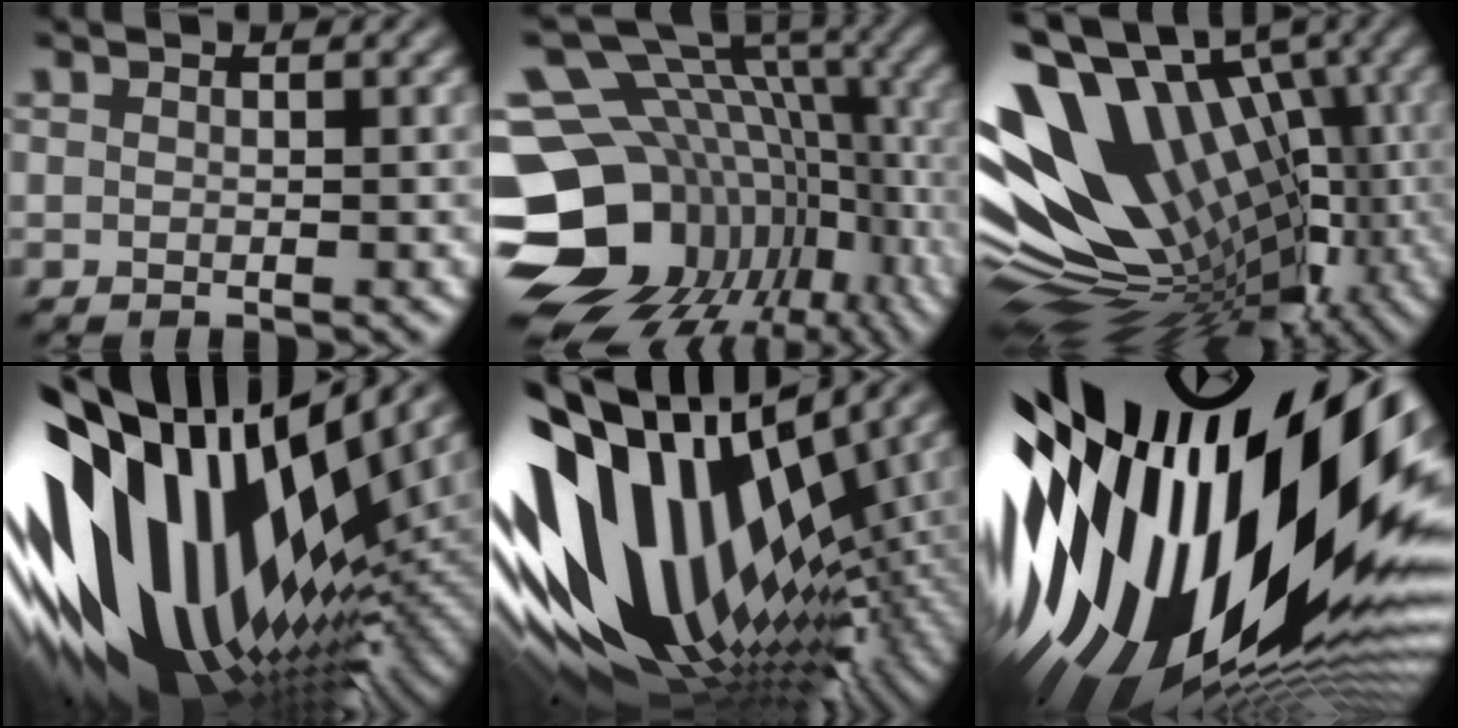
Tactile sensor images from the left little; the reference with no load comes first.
{"total": 18.1, "force": [-4.9, 13.5, 11.1], "torque": [-0.216, 0.005, -0.047]}
{"total": 15.5, "force": [0.9, 10.5, 11.4], "torque": [-0.193, 0.009, 0.023]}
{"total": 17.2, "force": [1.2, 9.2, 14.5], "torque": [-0.267, 0.007, 0.016]}
{"total": 16.6, "force": [-0.3, 10.5, 12.8], "torque": [-0.249, 0.020, -0.011]}
{"total": 21.0, "force": [0.5, 10.1, 18.4], "torque": [-0.314, -0.071, 0.019]}